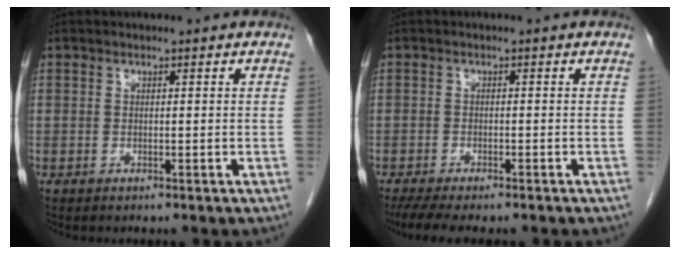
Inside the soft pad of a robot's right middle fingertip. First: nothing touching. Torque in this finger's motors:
{"motor_torque": [1.00, -0.63, 0.20, 0.07]}